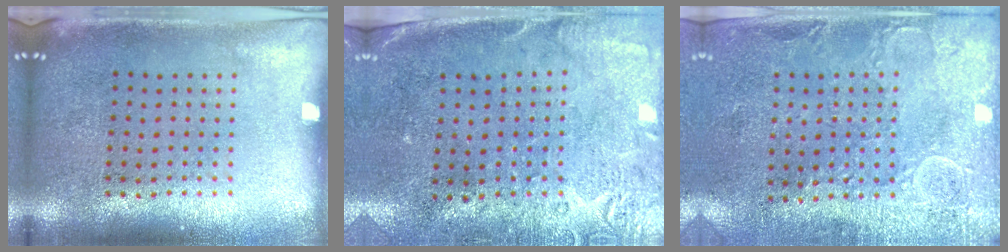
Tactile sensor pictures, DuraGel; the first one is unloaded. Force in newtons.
{"total": 2.7, "press": 2.3, "slide": 1.5}
{"total": 2.7, "press": 2.4, "slide": 1.2}